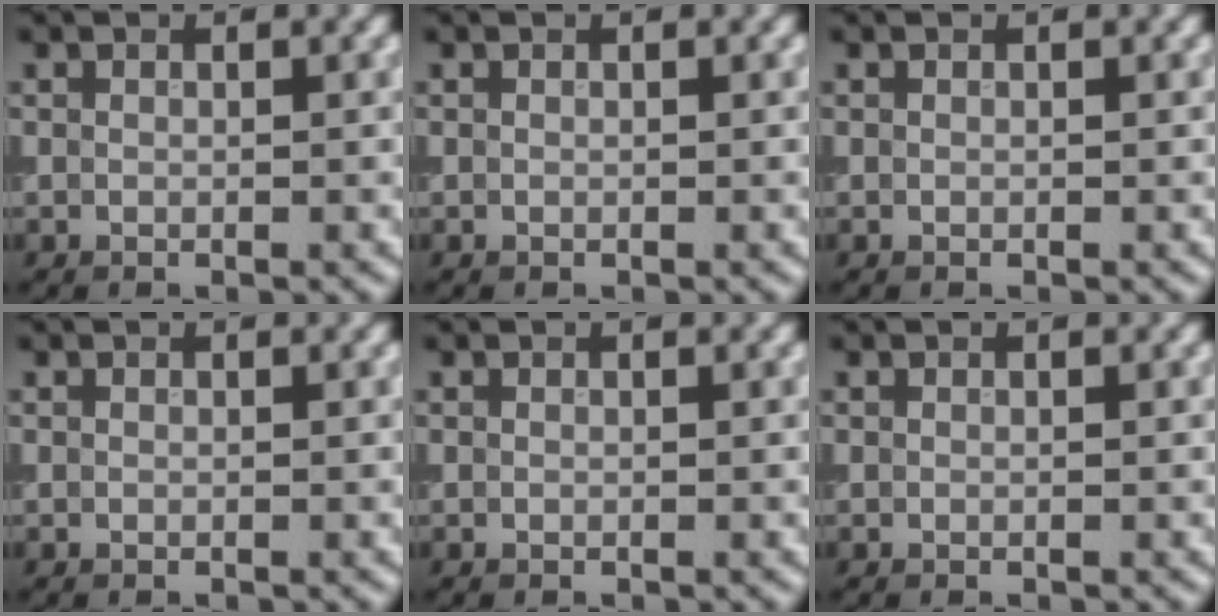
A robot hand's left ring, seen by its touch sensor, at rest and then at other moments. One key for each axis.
{"total": 0.0}
{"total": 0.0}
{"total": 0.0}
{"total": 0.0}
{"total": 0.0}